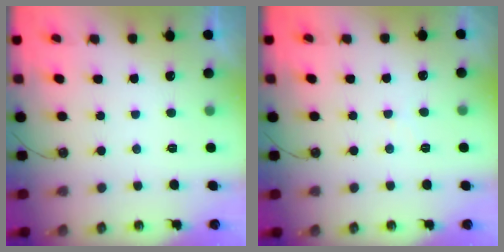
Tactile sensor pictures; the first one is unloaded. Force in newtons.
{"total": 3.9, "press": 3.8, "slide": 0.6}